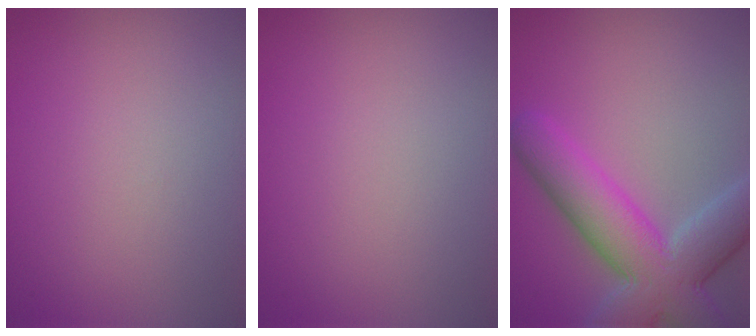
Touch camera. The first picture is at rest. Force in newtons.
{"total": 0.0}
{"total": 9.0, "press": 9.0, "slide": 0.6}